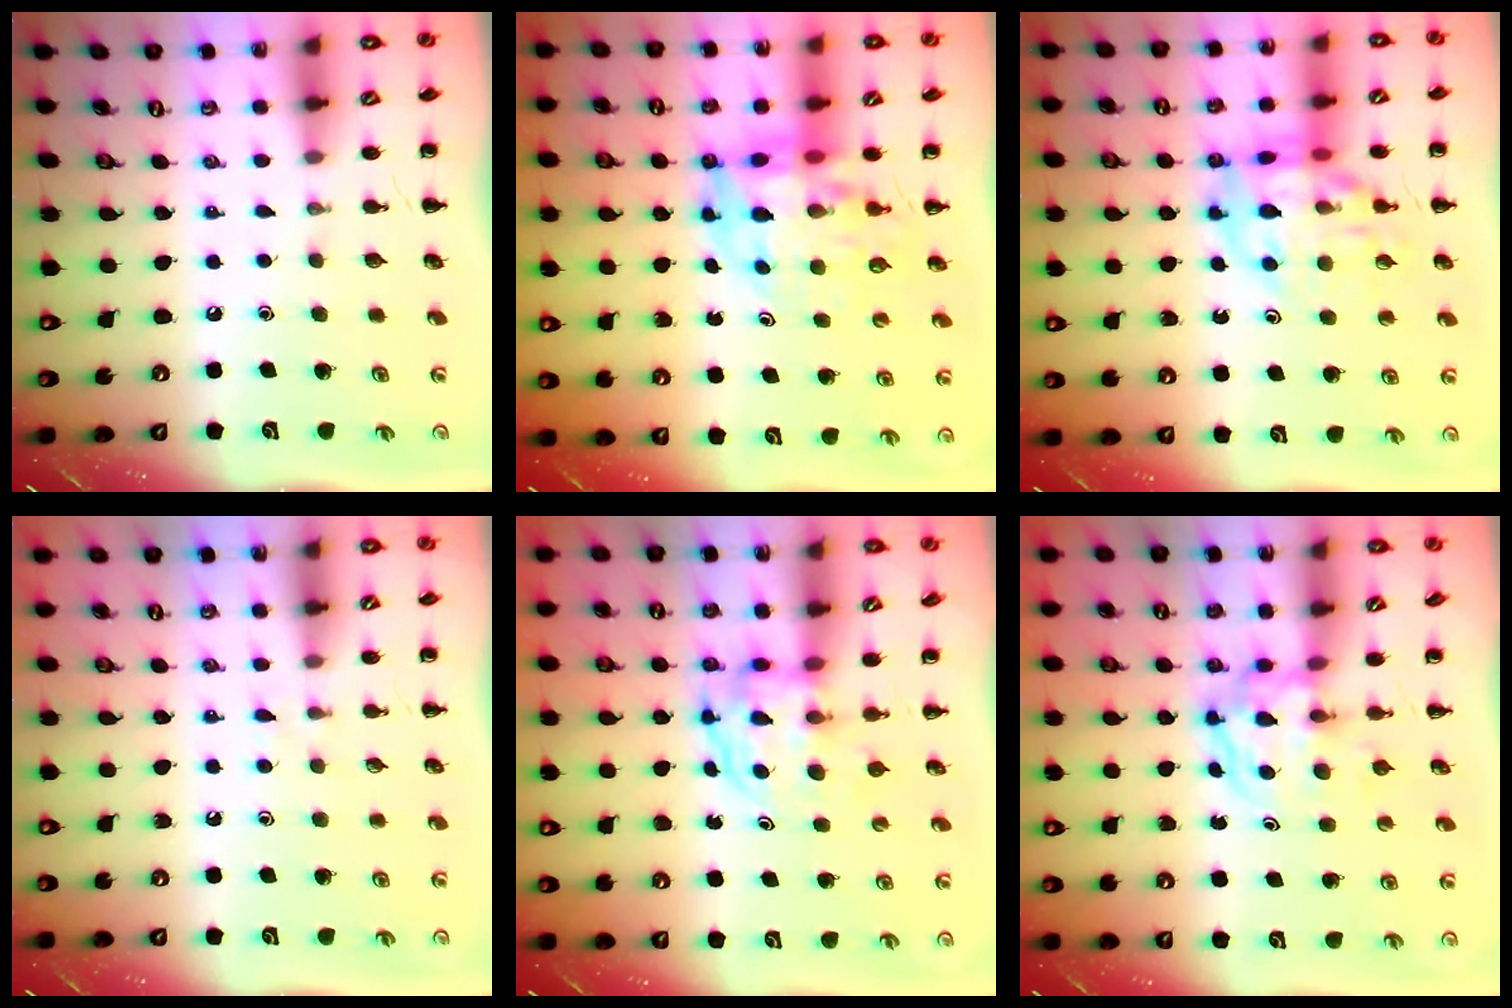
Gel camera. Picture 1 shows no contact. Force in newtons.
{"total": 10.7, "press": 10.2, "slide": 3.2}
{"total": 14.6, "press": 14.3, "slide": 2.7}
{"total": 2.4, "press": 2.3, "slide": 1.0}
{"total": 3.7, "press": 3.7, "slide": 0.3}
{"total": 3.8, "press": 3.8, "slide": 0.5}